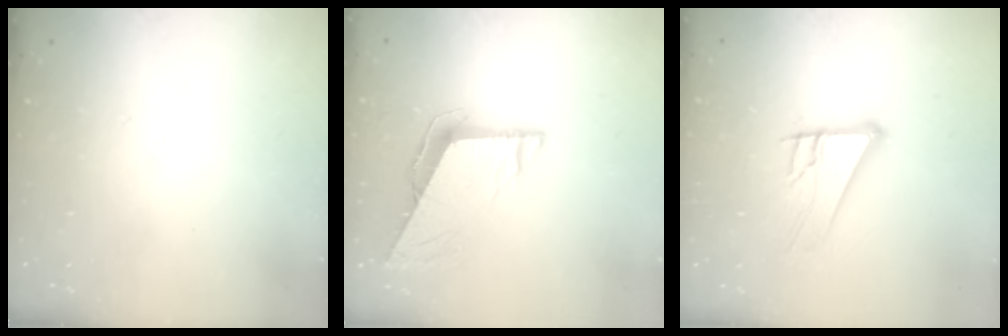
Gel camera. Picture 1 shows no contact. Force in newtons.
{"total": 9.7, "press": 9.7, "slide": 1.2}
{"total": 11.4, "press": 11.3, "slide": 2.0}